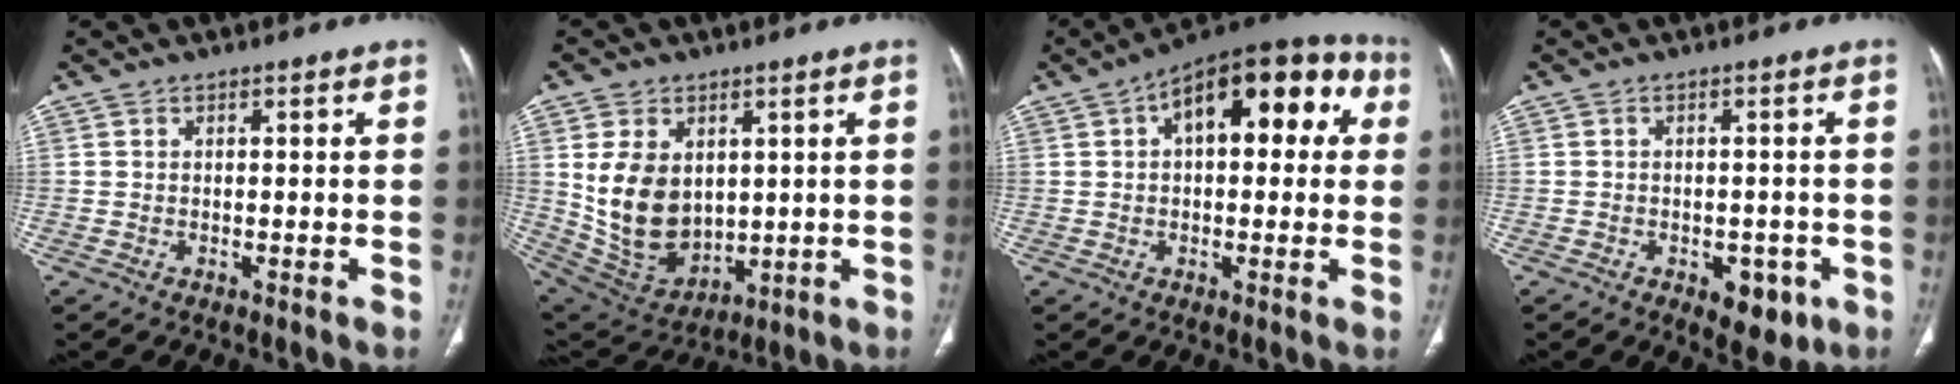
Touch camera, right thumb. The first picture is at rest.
{"total": 14.8, "force": [2.1, 10.6, 10.1], "torque": [-0.157, -0.015, 0.072]}
{"total": 18.1, "force": [5.1, 9.3, 14.6], "torque": [-0.155, 0.039, 0.064]}
{"total": 6.1, "force": [-2.6, 3.6, 4.1], "torque": [-0.026, 0.007, -0.025]}